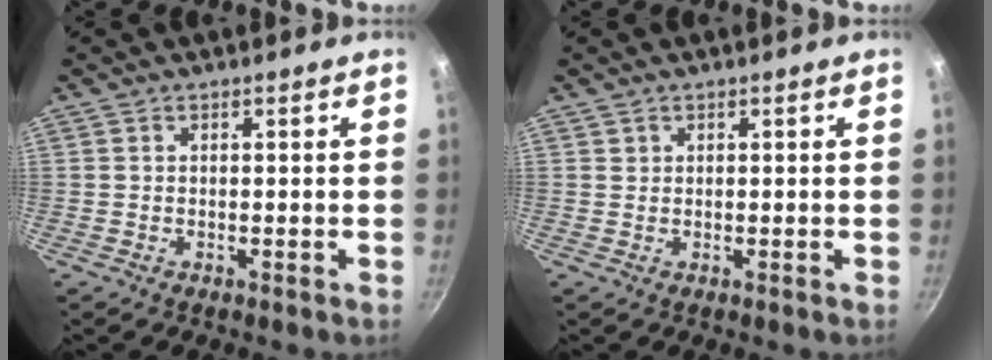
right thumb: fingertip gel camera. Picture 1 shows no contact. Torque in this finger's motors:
{"motor_torque": [-0.28, 0.70, 0.33, -0.16, -0.03]}